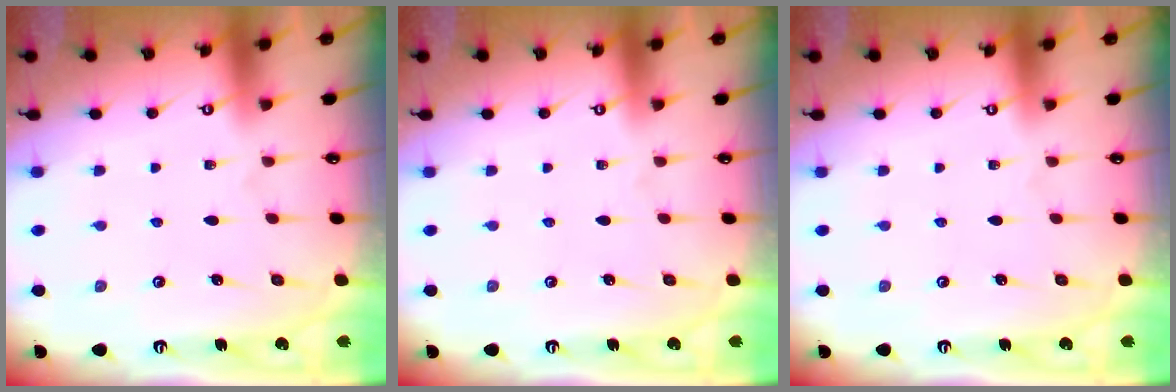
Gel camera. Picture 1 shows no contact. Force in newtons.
{"total": 0.0}
{"total": 0.0}